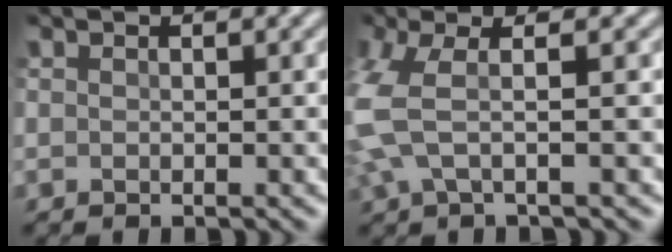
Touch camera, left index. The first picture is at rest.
{"total": 5.1, "force": [-0.1, 2.1, 4.6], "torque": [-0.127, 0.005, -0.010]}